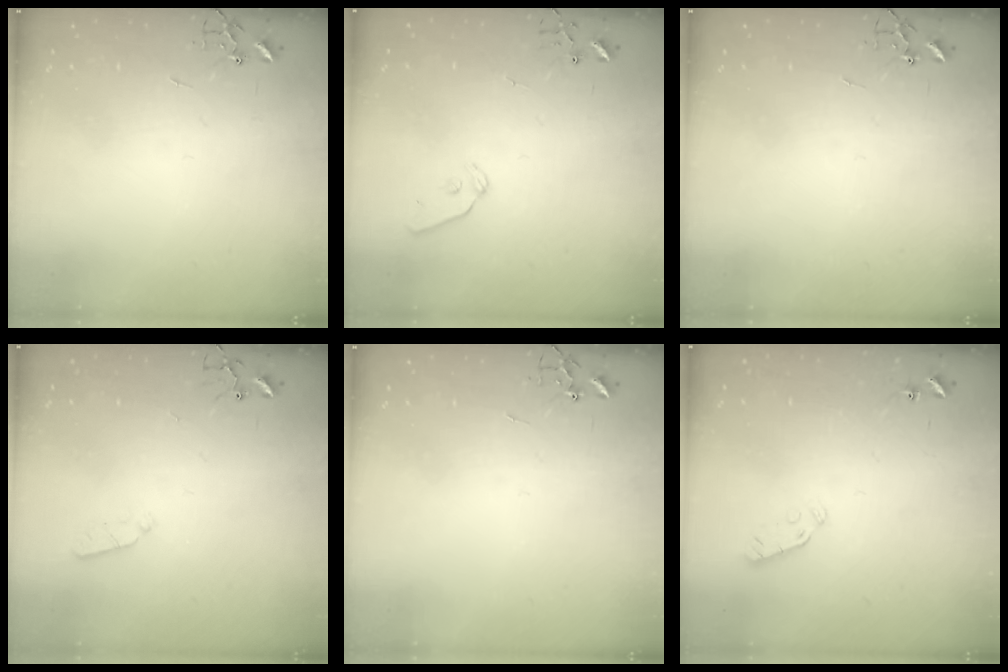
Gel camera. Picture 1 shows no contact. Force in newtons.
{"total": 8.7, "press": 8.7, "slide": 0.9}
{"total": 0.0}
{"total": 3.5, "press": 3.4, "slide": 0.5}
{"total": 0.0}
{"total": 3.8, "press": 3.7, "slide": 0.8}